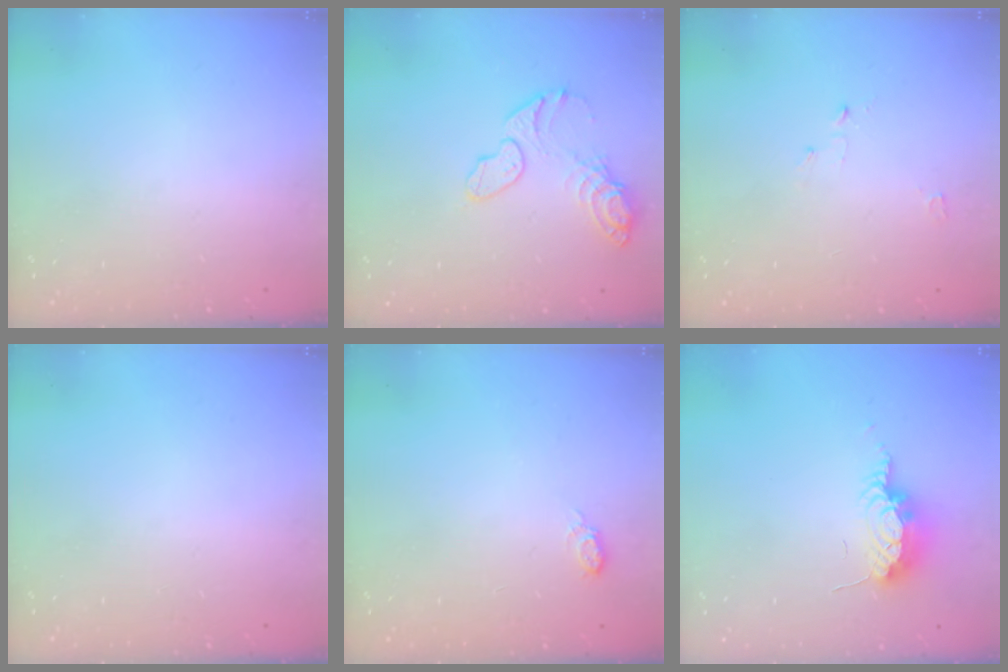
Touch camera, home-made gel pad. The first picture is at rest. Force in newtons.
{"total": 13.2, "press": 11.5, "slide": 6.5}
{"total": 2.7, "press": 2.6, "slide": 0.3}
{"total": 0.0}
{"total": 5.6, "press": 5.6, "slide": 0.6}
{"total": 7.9, "press": 7.7, "slide": 1.8}